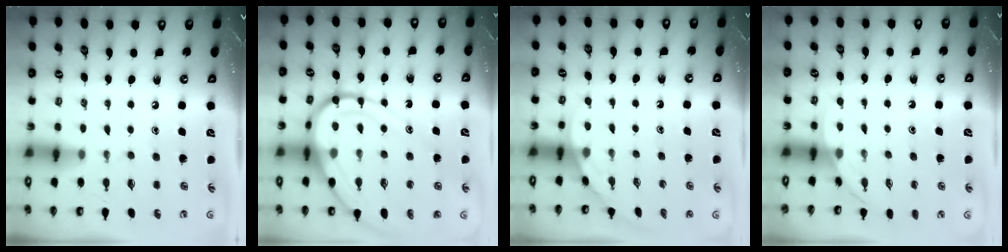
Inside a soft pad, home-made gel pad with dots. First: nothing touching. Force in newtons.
{"total": 16.7, "press": 16.6, "slide": 1.5}
{"total": 2.0, "press": 2.0, "slide": 0.0}
{"total": 3.1, "press": 3.1, "slide": 0.3}